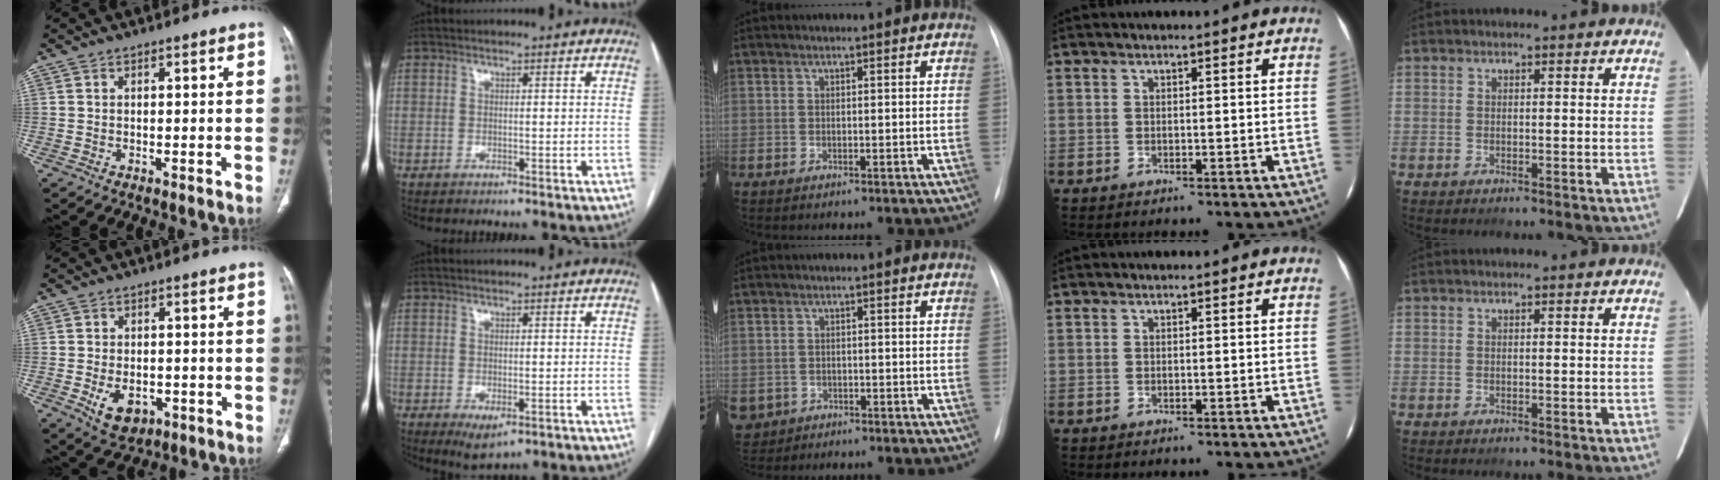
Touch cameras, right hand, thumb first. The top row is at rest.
{"thumb": {"total": 6.3, "force": [-2.1, 4.2, 4.3], "torque": [-0.058, 0.004, -0.021]}, "index": {"total": 3.5, "force": [-1.5, 1.5, 2.8], "torque": [-0.042, -0.007, -0.011]}, "middle": {"total": 5.4, "force": [-2.9, 4.4, 1.0], "torque": [-0.027, 0.003, -0.043]}}